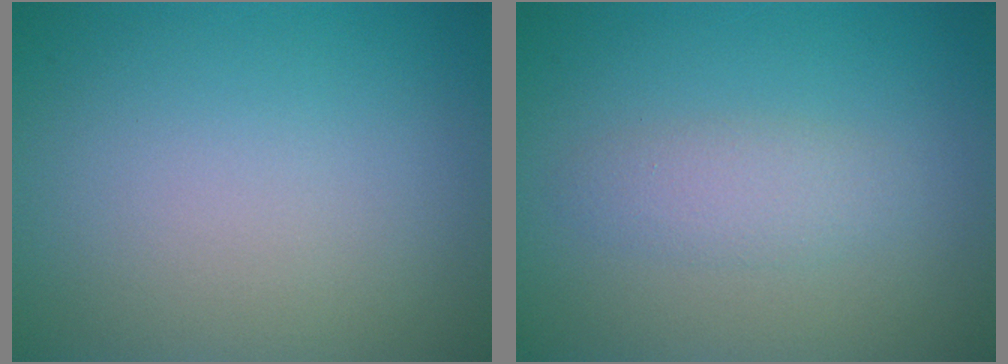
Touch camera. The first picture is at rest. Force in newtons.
{"total": 2.0, "press": 2.0, "slide": 0.1}